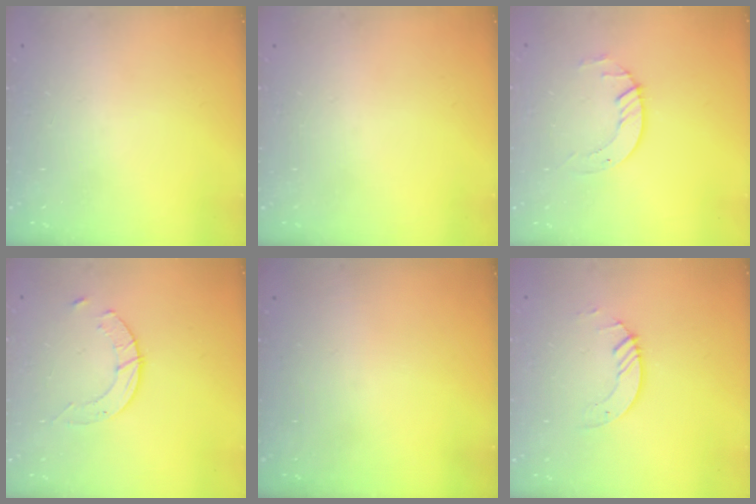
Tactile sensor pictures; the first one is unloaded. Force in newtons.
{"total": 0.0}
{"total": 3.6, "press": 3.6, "slide": 0.4}
{"total": 5.1, "press": 5.1, "slide": 0.6}
{"total": 0.0}
{"total": 2.6, "press": 2.6, "slide": 0.3}